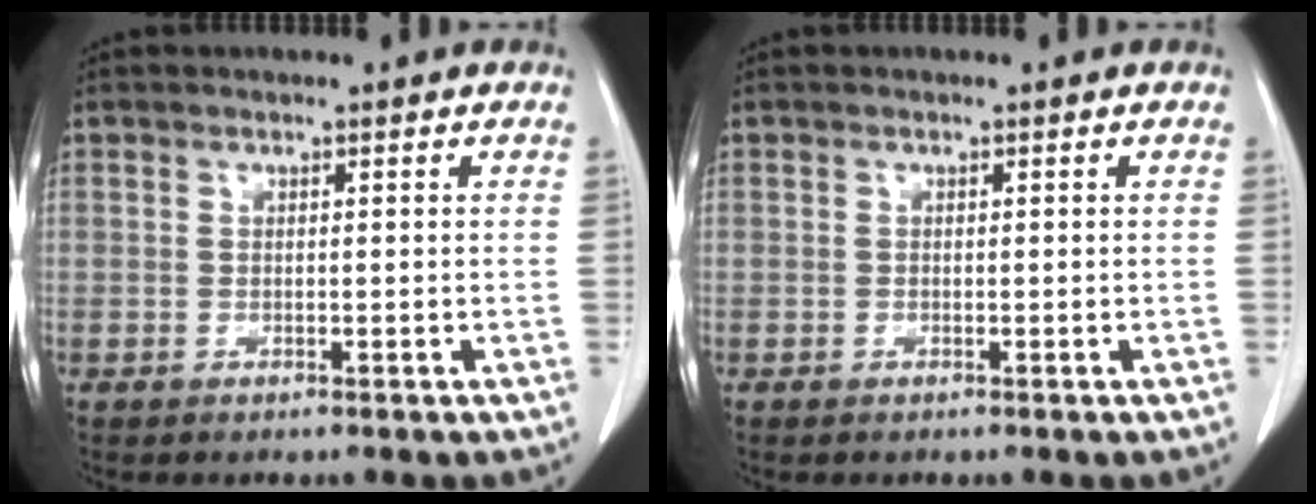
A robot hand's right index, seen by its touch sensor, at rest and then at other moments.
{"total": 0.0}